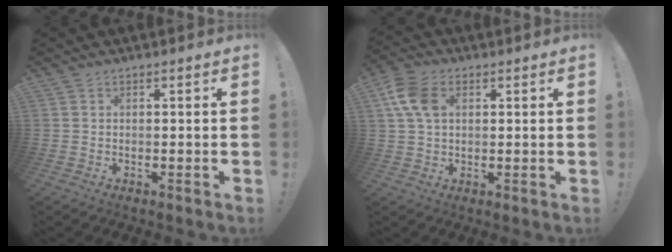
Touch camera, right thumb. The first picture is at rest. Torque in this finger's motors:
{"motor_torque": [0.73, 1.90, 0.98, 0.01, 0.21]}